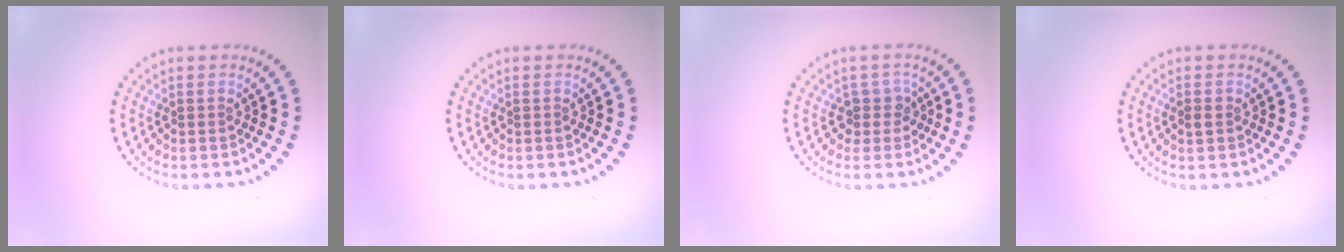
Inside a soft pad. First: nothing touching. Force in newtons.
{"total": 0.0}
{"total": 2.0, "press": 1.6, "slide": 1.2}
{"total": 1.0, "press": 1.0, "slide": 0.2}